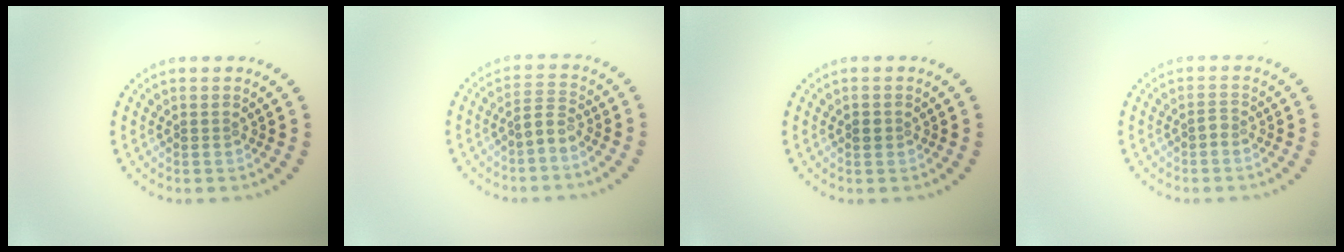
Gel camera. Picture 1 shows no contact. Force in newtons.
{"total": 1.9, "press": 1.4, "slide": 1.3}
{"total": 0.9, "press": 0.8, "slide": 0.3}
{"total": 0.6, "press": 0.5, "slide": 0.4}